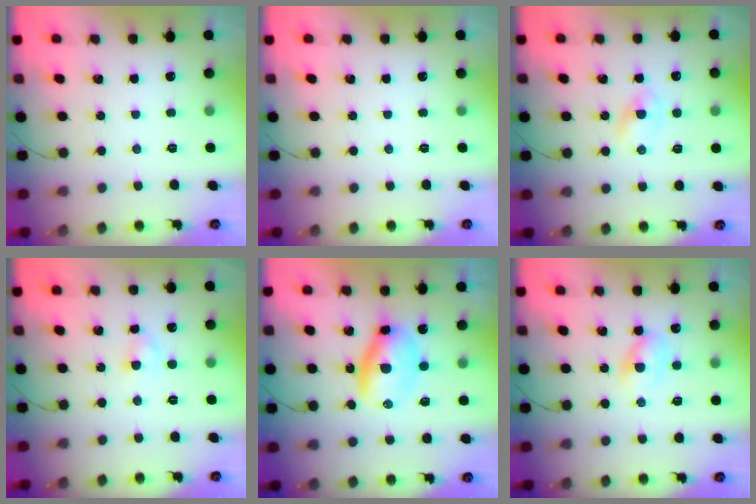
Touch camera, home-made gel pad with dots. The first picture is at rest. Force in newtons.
{"total": 0.0}
{"total": 2.6, "press": 2.3, "slide": 1.1}
{"total": 2.7, "press": 2.5, "slide": 1.2}
{"total": 6.1, "press": 6.0, "slide": 1.3}
{"total": 3.3, "press": 3.1, "slide": 1.1}